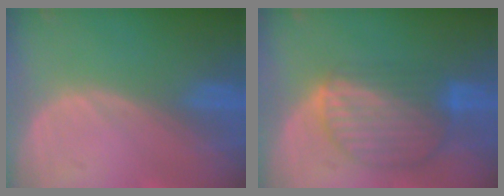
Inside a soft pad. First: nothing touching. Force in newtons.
{"total": 8.8, "press": 7.8, "slide": 4.2}